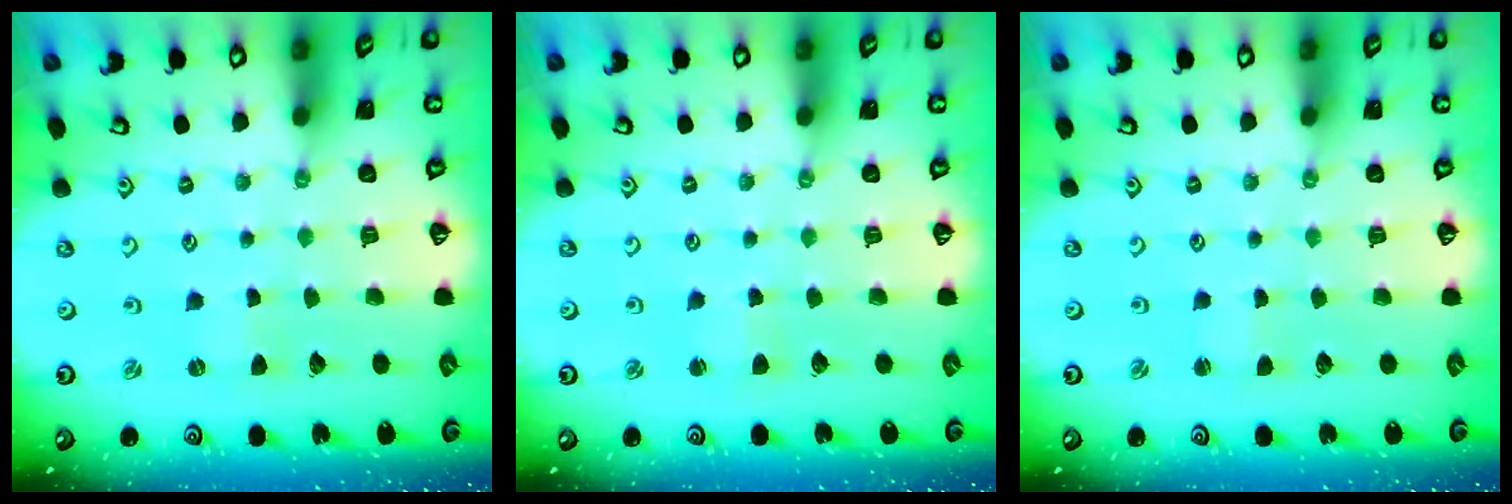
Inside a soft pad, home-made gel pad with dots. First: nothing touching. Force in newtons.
{"total": 2.5, "press": 2.5, "slide": 0.2}
{"total": 0.0}